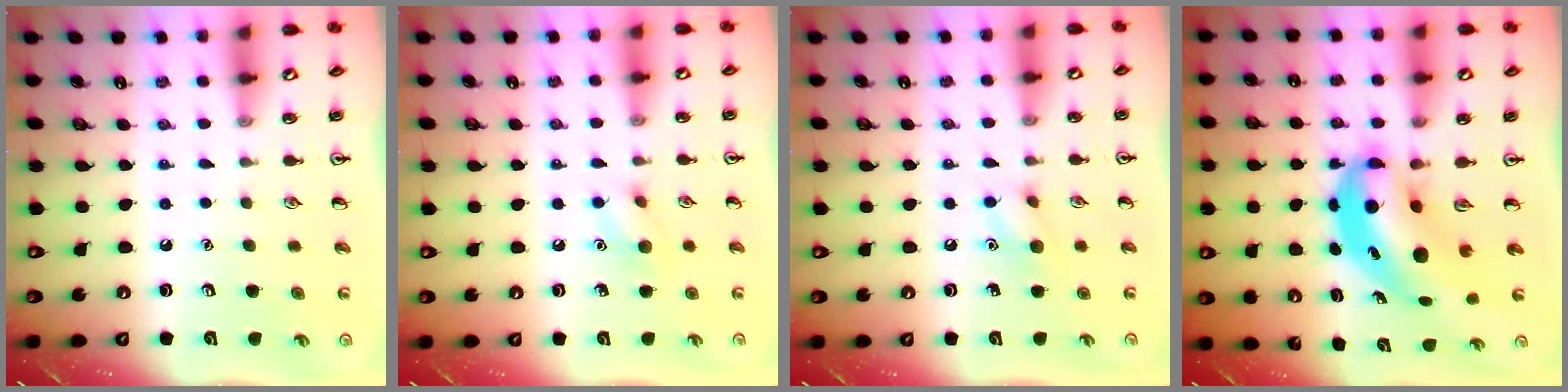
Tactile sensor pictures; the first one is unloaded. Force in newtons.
{"total": 7.5, "press": 7.3, "slide": 1.5}
{"total": 7.8, "press": 7.7, "slide": 1.4}
{"total": 8.2, "press": 7.9, "slide": 2.1}